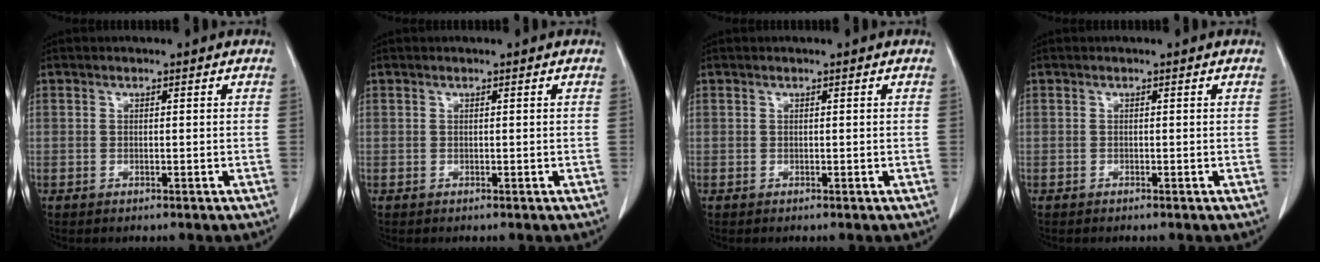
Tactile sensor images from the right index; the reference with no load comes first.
{"total": 0.0}
{"total": 0.0}
{"total": 0.0}